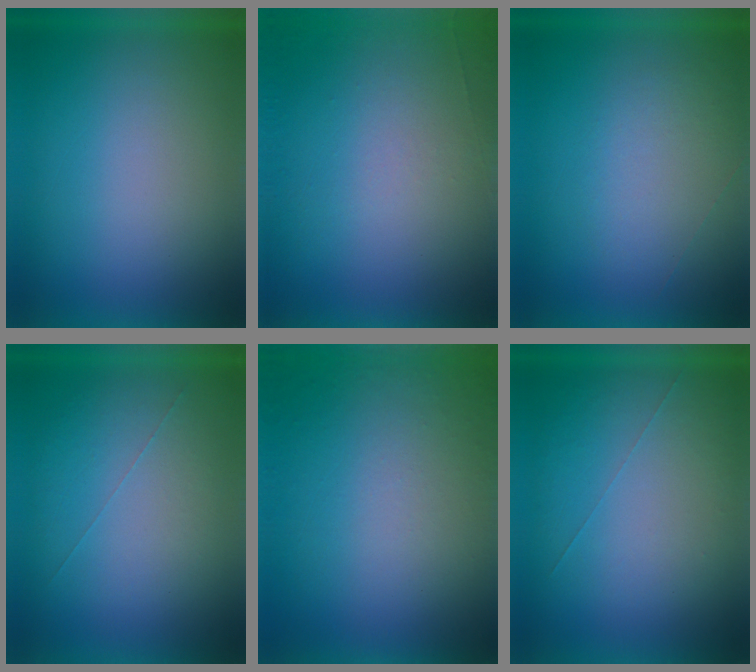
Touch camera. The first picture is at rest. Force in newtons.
{"total": 5.6}
{"total": 1.0}
{"total": 1.0}
{"total": 8.4}
{"total": 1.0}